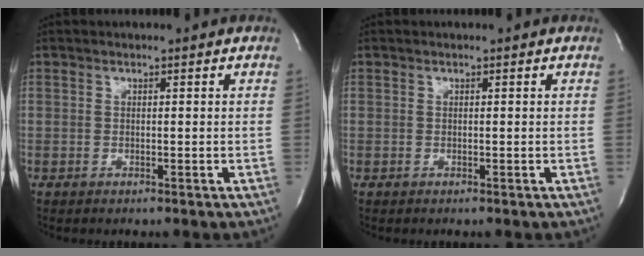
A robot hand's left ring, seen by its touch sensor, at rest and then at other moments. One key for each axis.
{"total": 0.0}